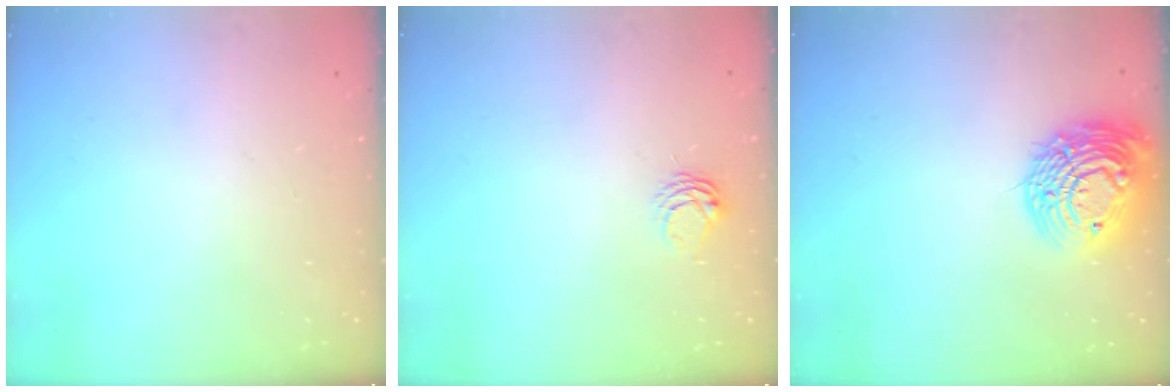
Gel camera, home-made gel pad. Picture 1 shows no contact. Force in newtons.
{"total": 4.5, "press": 4.5, "slide": 0.5}
{"total": 16.1, "press": 16.1, "slide": 1.0}